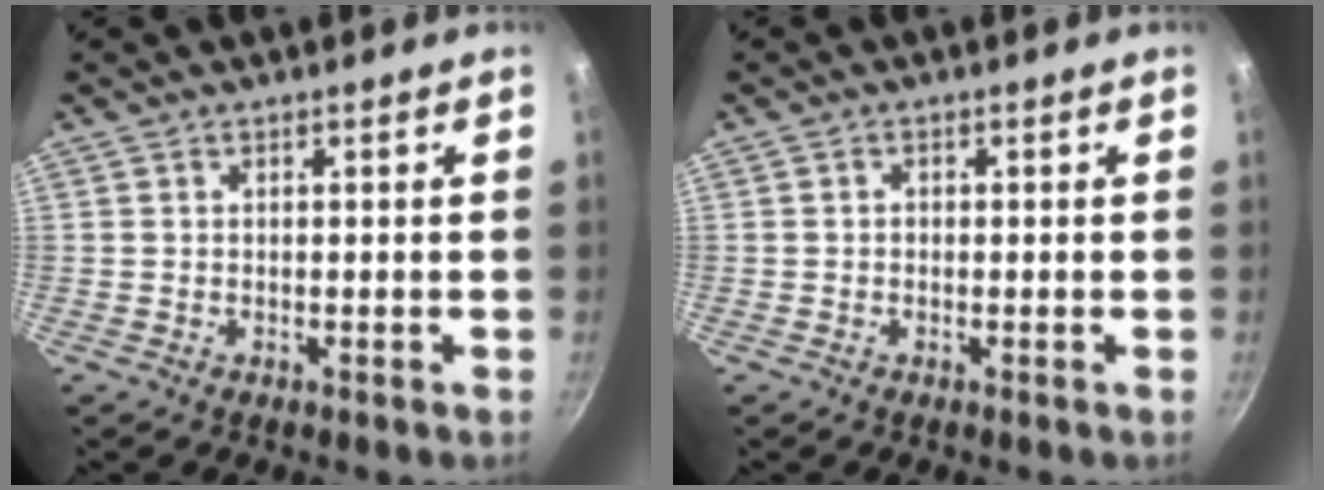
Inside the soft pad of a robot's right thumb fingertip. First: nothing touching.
{"total": 0.6, "force": [-0.2, 0.6, 0.2], "torque": [-0.002, 0.003, -0.005]}